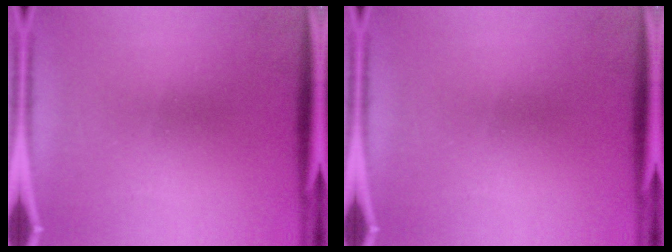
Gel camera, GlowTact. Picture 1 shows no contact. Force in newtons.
{"total": 0.0}